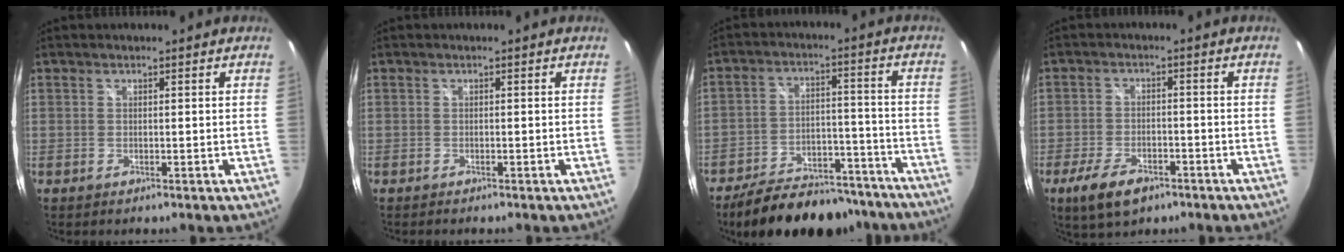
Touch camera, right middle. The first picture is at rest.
{"total": 0.9, "force": [-0.8, 0.2, 0.3], "torque": [-0.008, -0.005, -0.015]}
{"total": 18.0, "force": [-15.4, 7.2, 6.0], "torque": [-0.116, 0.028, -0.200]}
{"total": 8.6, "force": [-5.5, 4.1, 5.2], "torque": [-0.128, -0.016, -0.093]}